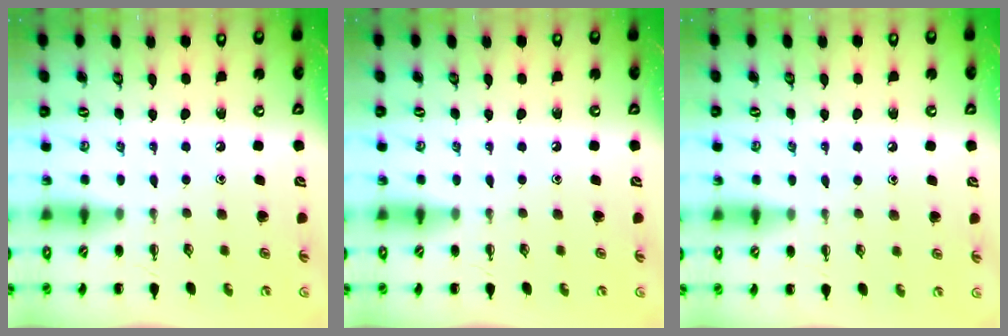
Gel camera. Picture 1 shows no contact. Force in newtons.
{"total": 0.0}
{"total": 4.4, "press": 4.3, "slide": 0.9}